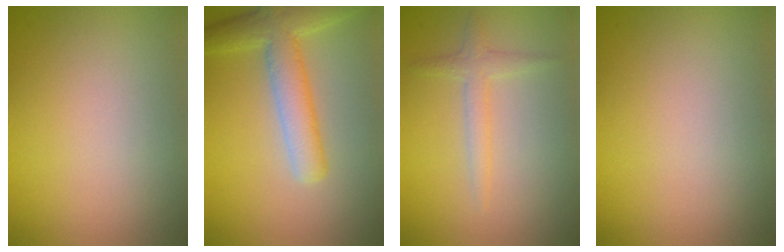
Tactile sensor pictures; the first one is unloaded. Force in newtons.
{"total": 5.1, "press": 5.1, "slide": 0.2}
{"total": 1.8, "press": 1.8, "slide": 0.0}
{"total": 0.0}